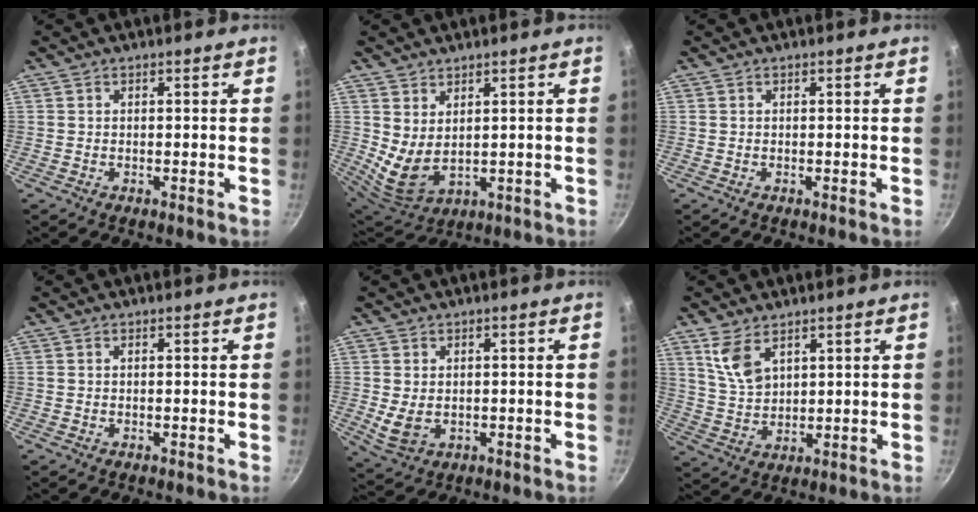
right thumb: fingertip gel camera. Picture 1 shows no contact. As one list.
[{"total": 6.8, "force": [2.1, 4.2, 4.9], "torque": [-0.081, -0.034, 0.059]}, {"total": 0.0}, {"total": 0.0}, {"total": 5.2, "force": [-0.1, 3.9, 3.5], "torque": [-0.062, -0.007, 0.010]}, {"total": 7.3, "force": [4.2, 3.9, 4.5], "torque": [-0.077, -0.027, 0.091]}]